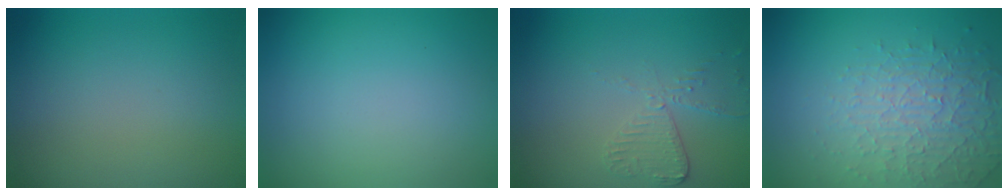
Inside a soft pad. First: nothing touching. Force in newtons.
{"total": 0.0}
{"total": 2.0, "press": 1.9, "slide": 0.6}
{"total": 4.5, "press": 3.3, "slide": 3.1}